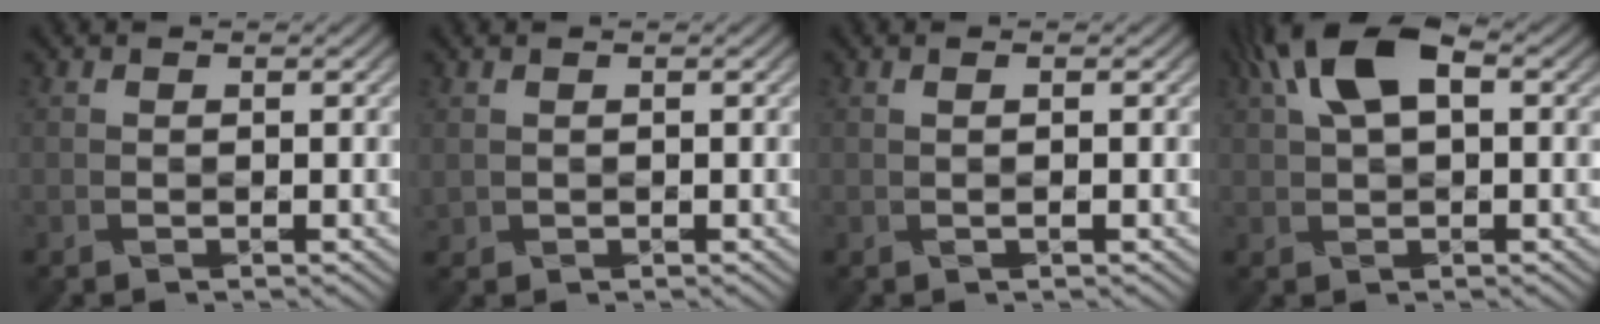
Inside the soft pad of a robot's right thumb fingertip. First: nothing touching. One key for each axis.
{"total": 0.5, "fx": 0.5, "fy": 0.1, "fz": -0.1, "tx": 0.000, "ty": -0.001, "tz": 0.013}
{"total": 0.8, "fx": 0.1, "fy": 0.1, "fz": 0.8, "tx": -0.018, "ty": 0.002, "tz": -0.002}
{"total": 8.2, "fx": 3.0, "fy": 3.8, "fz": 6.5, "tx": -0.124, "ty": 0.021, "tz": 0.050}